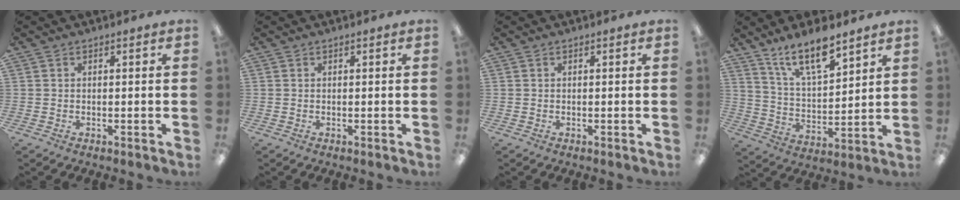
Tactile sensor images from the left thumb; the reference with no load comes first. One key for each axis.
{"total": 0.0}
{"total": 0.0}
{"total": 12.7, "fx": 10.1, "fy": 3.6, "fz": 6.8, "tx": -0.125, "ty": -0.055, "tz": 0.178}